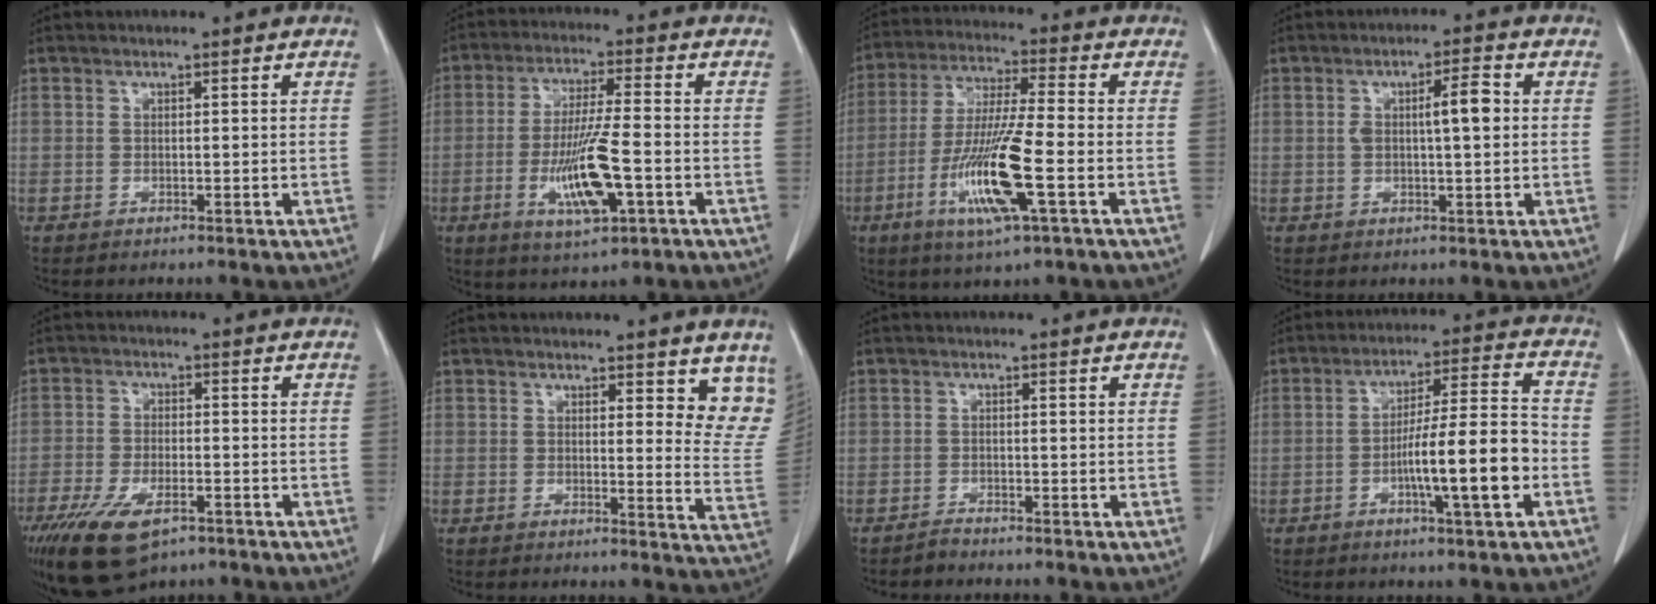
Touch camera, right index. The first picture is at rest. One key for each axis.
{"total": 9.5, "fx": -3.0, "fy": 1.7, "fz": 8.9, "tx": -0.165, "ty": -0.008, "tz": -0.049}
{"total": 13.8, "fx": -4.6, "fy": 0.6, "fz": 13.0, "tx": -0.263, "ty": -0.020, "tz": -0.086}
{"total": 5.3, "fx": 0.7, "fy": 0.9, "fz": 5.1, "tx": -0.088, "ty": 0.010, "tz": 0.011}
{"total": 10.8, "fx": -6.6, "fy": 4.4, "fz": 7.4, "tx": -0.145, "ty": -0.016, "tz": -0.110}
{"total": 8.0, "fx": 6.4, "fy": 2.3, "fz": 4.2, "tx": -0.028, "ty": -0.036, "tz": 0.056}
{"total": 1.1, "fx": -1.1, "fy": 0.0, "fz": 0.0, "tx": 0.002, "ty": -0.003, "tz": -0.019}
{"total": 12.3, "fx": -3.7, "fy": 0.4, "fz": 11.7, "tx": -0.193, "ty": 0.007, "tz": -0.061}